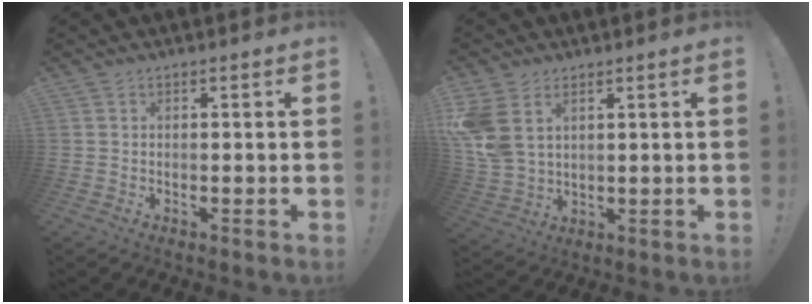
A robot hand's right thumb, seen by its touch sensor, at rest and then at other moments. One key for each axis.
{"total": 9.0, "fx": 4.5, "fy": 5.7, "fz": 5.4, "tx": -0.116, "ty": -0.016, "tz": 0.089}